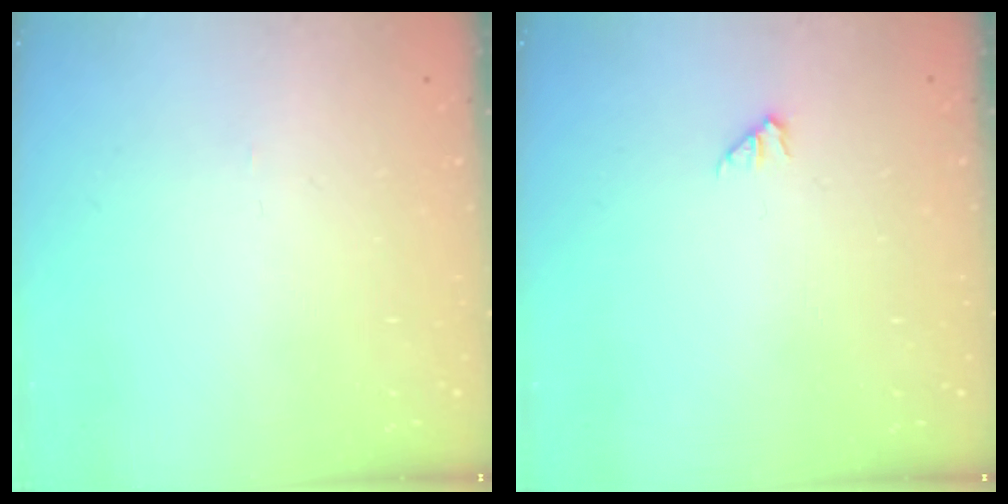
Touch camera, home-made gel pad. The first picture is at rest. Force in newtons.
{"total": 0.0}